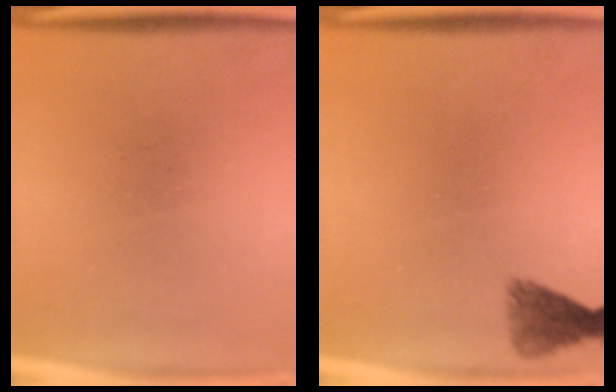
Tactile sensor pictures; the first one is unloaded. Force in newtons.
{"total": 3.0}